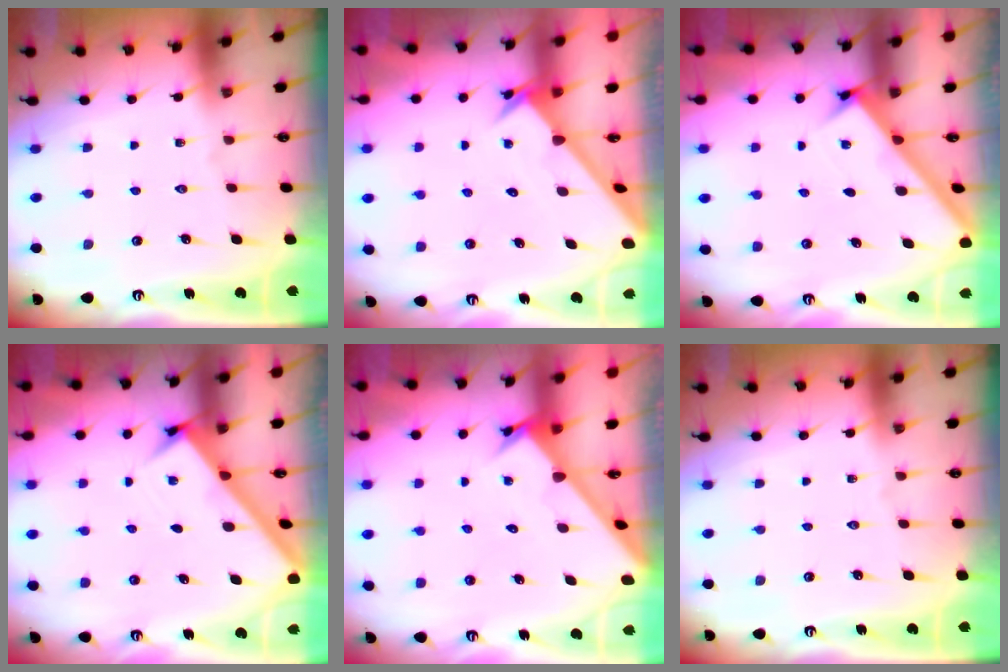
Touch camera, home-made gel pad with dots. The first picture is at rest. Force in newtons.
{"total": 2.6, "press": 2.6, "slide": 0.2}
{"total": 2.7, "press": 2.7, "slide": 0.4}
{"total": 2.9, "press": 2.9, "slide": 0.4}
{"total": 2.5, "press": 2.5, "slide": 0.2}
{"total": 0.0}